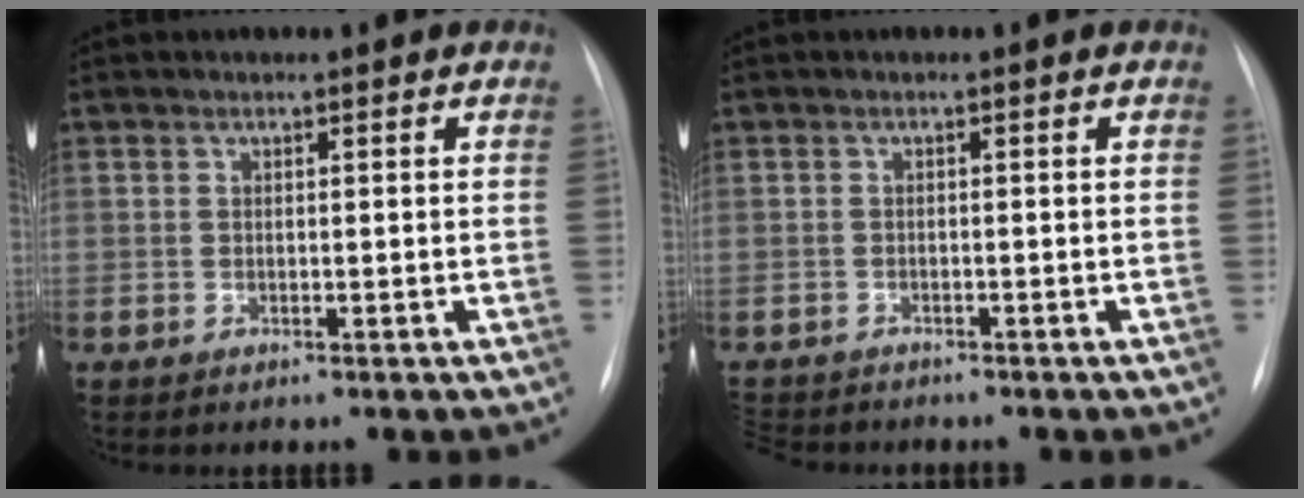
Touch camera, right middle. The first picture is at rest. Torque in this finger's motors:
{"motor_torque": [-0.13, 0.14, 0.00, 0.00]}